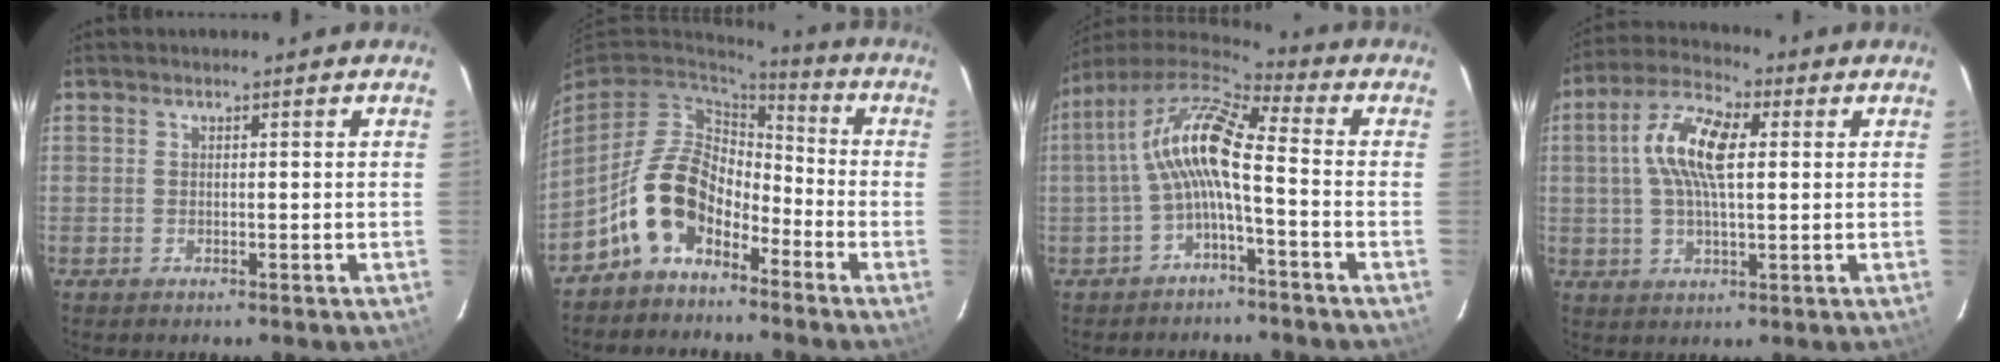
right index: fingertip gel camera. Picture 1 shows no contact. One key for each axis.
{"total": 11.4, "fx": -6.6, "fy": 6.7, "fz": 6.5, "tx": -0.134, "ty": 0.023, "tz": -0.125}
{"total": 10.9, "fx": -1.3, "fy": 2.2, "fz": 10.6, "tx": -0.212, "ty": 0.020, "tz": -0.030}
{"total": 10.7, "fx": 1.8, "fy": 4.2, "fz": 9.7, "tx": -0.189, "ty": 0.022, "tz": 0.027}